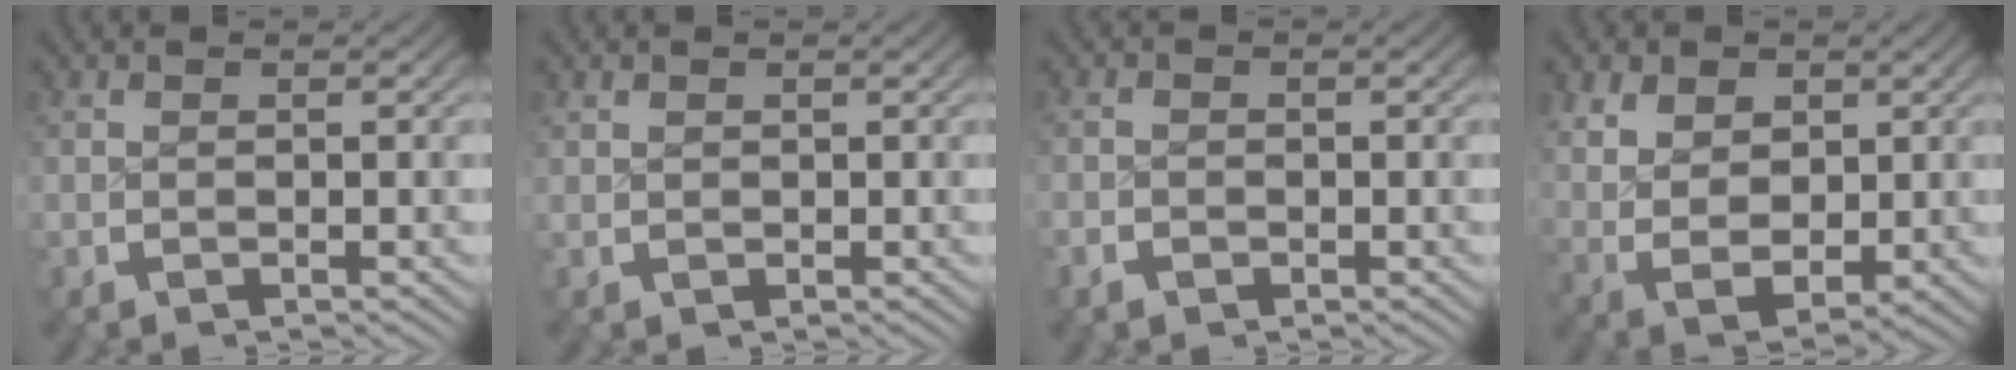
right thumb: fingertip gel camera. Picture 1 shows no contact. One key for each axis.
{"total": 0.8, "fx": 0.5, "fy": 0.6, "fz": 0.1, "tx": -0.002, "ty": -0.004, "tz": 0.016}
{"total": 1.5, "fx": -0.8, "fy": 1.2, "fz": 0.3, "tx": -0.004, "ty": -0.002, "tz": -0.018}
{"total": 7.6, "fx": 0.3, "fy": 5.6, "fz": 5.0, "tx": -0.116, "ty": -0.042, "tz": 0.029}